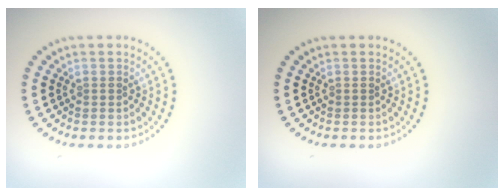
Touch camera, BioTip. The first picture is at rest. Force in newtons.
{"total": 0.0}